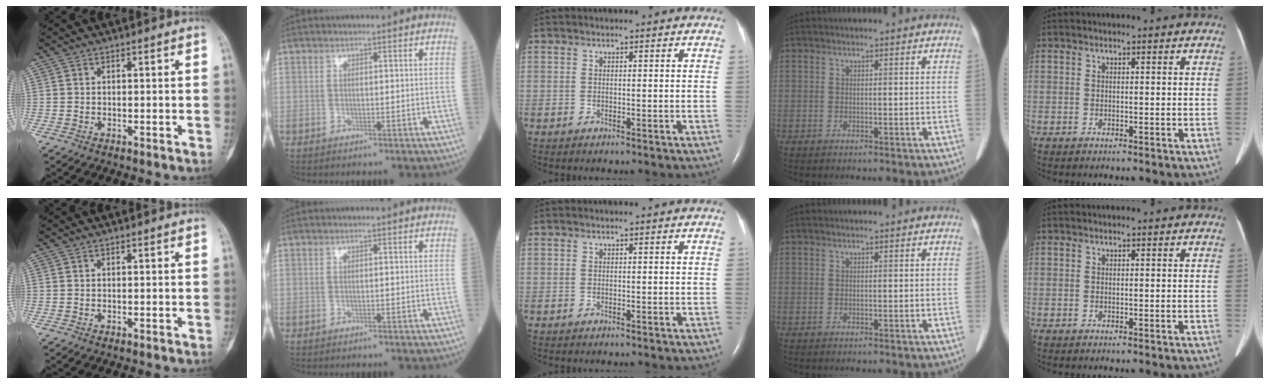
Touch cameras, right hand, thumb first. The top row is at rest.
{}